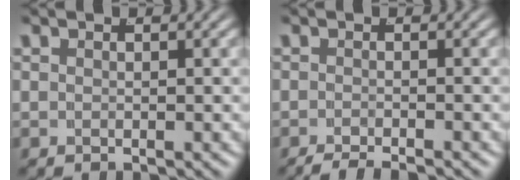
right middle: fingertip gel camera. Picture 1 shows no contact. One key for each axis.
{"total": 2.5, "fx": -2.4, "fy": 0.1, "fz": 0.6, "tx": -0.006, "ty": -0.006, "tz": -0.037}